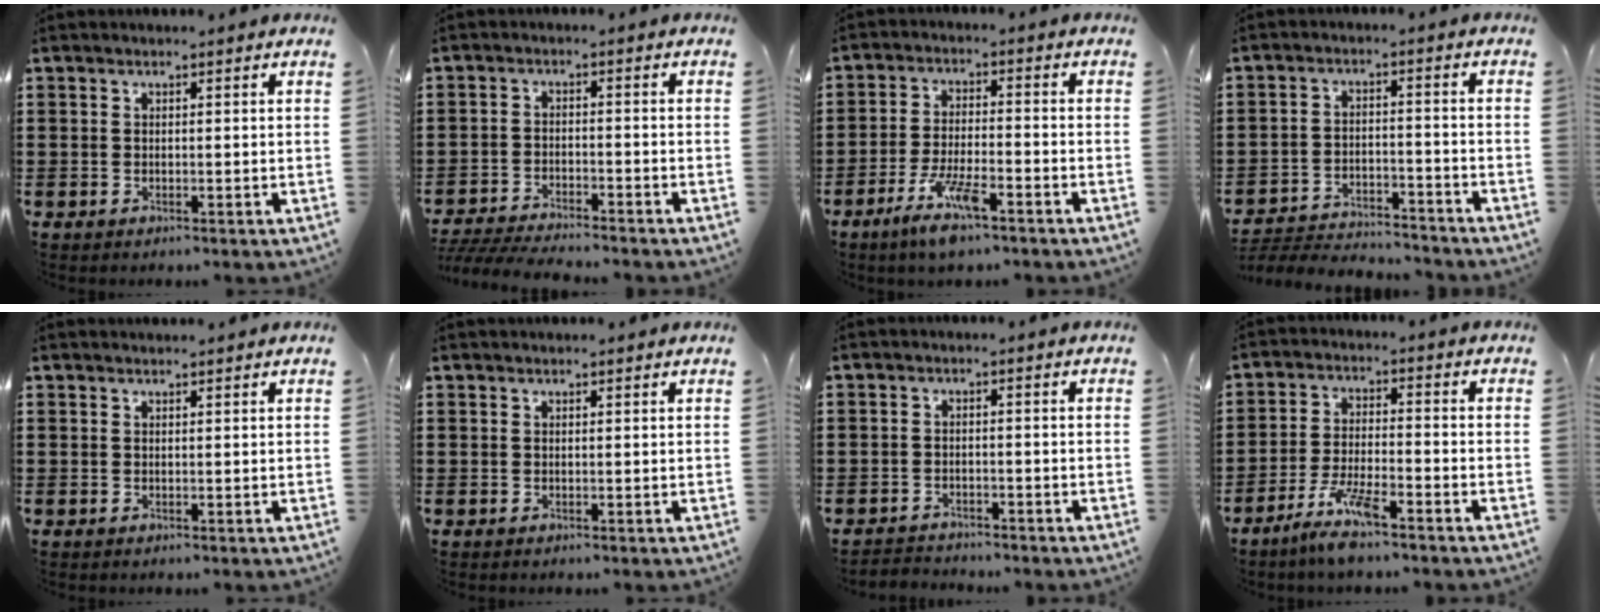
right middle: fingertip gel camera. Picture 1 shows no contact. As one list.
[{"total": 4.3, "force": [-4.2, 0.0, 1.0], "torque": [-0.032, -0.011, -0.087]}, {"total": 7.8, "force": [-4.6, 1.5, 6.1], "torque": [-0.128, -0.013, -0.085]}, {"total": 4.3, "force": [-4.2, 0.5, 0.7], "torque": [-0.023, 0.000, -0.090]}, {"total": 0.7, "force": [0.7, -0.2, 0.1], "torque": [-0.004, -0.003, 0.014]}, {"total": 0.5, "force": [0.5, -0.2, 0.1], "torque": [-0.003, -0.001, 0.010]}, {"total": 2.2, "force": [-2.1, 0.3, -0.3], "torque": [-0.003, -0.001, -0.048]}, {"total": 6.7, "force": [-4.9, 0.7, 4.6], "torque": [-0.100, -0.012, -0.092]}]